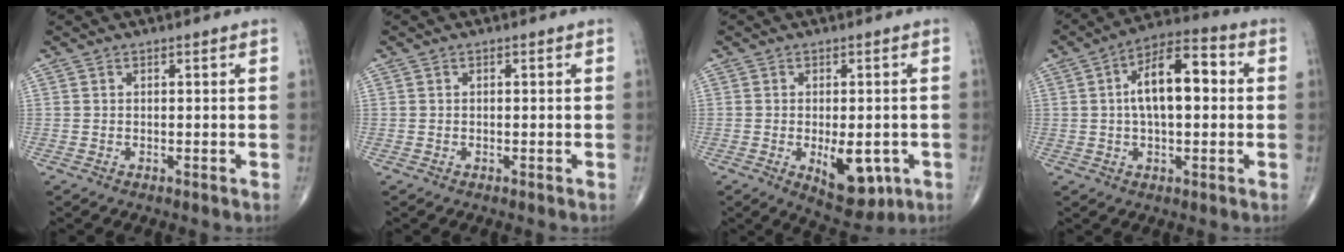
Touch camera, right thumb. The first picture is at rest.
{"total": 0.0}
{"total": 9.3, "force": [-2.7, 4.5, 7.7], "torque": [-0.086, -0.008, -0.024]}
{"total": 12.9, "force": [1.5, 6.1, 11.2], "torque": [-0.177, 0.028, 0.014]}